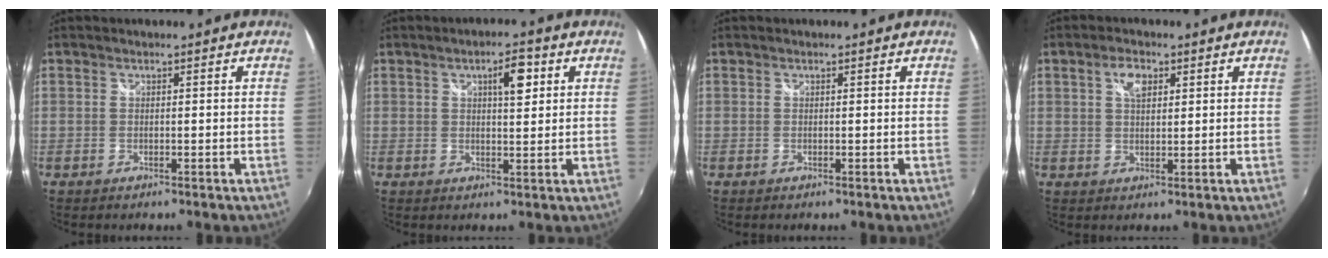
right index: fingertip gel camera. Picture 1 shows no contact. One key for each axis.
{"total": 5.0, "fx": 1.9, "fy": 1.6, "fz": 4.3, "tx": -0.063, "ty": 0.010, "tz": 0.029}
{"total": 0.0}
{"total": 4.0, "fx": 1.7, "fy": 2.1, "fz": 2.9, "tx": -0.050, "ty": 0.008, "tz": 0.030}